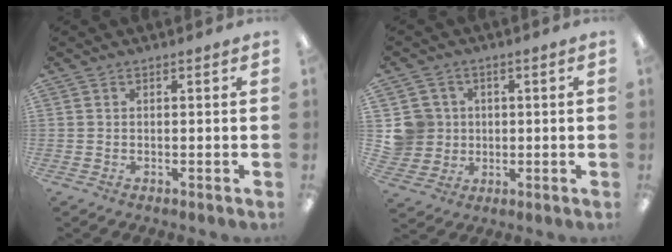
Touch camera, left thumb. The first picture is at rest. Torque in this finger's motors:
{"motor_torque": [-0.01, 0.00, 0.09, -0.23, 0.00]}